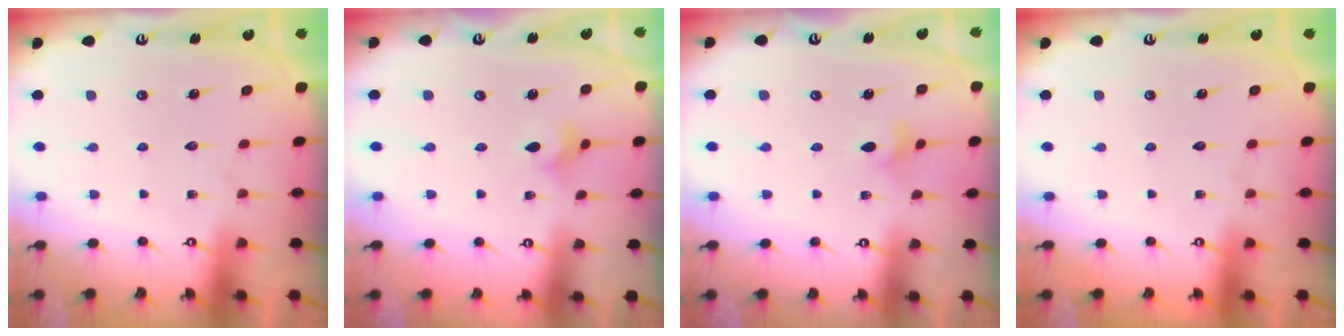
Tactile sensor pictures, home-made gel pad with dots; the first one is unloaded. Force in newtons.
{"total": 3.5, "press": 3.4, "slide": 0.7}
{"total": 3.2, "press": 3.2, "slide": 0.6}
{"total": 0.0}